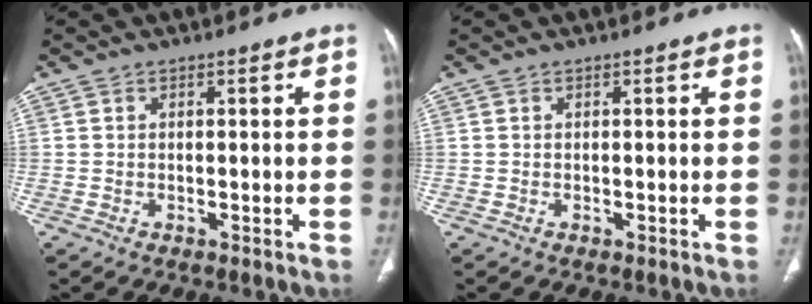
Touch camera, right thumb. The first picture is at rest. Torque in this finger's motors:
{"motor_torque": [0.00, 0.00, -0.01, -0.01, 0.00]}